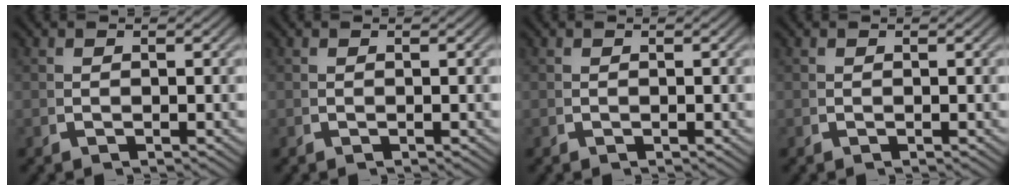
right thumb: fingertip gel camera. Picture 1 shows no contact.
{"total": 0.0}
{"total": 0.0}
{"total": 0.0}